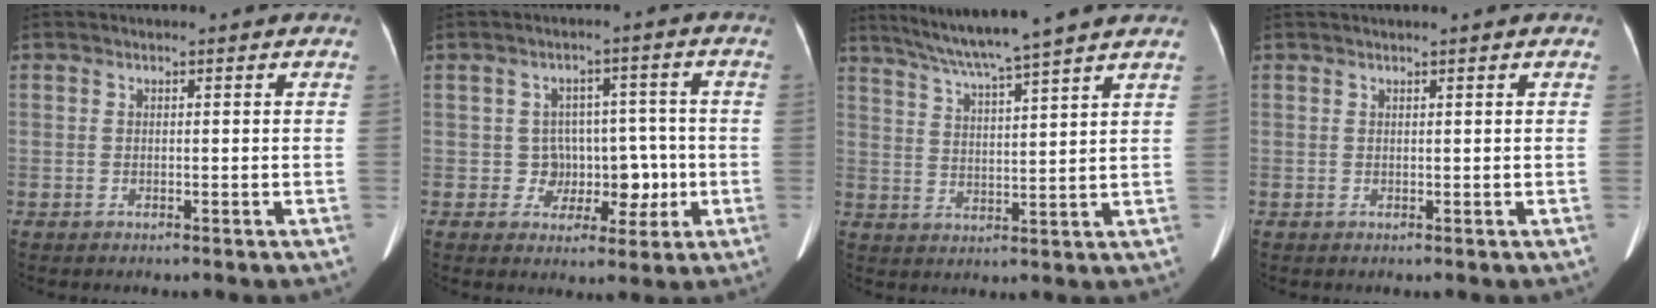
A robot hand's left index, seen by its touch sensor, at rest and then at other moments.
{"total": 5.7, "force": [-0.9, 5.3, 1.9], "torque": [-0.010, 0.026, -0.007]}
{"total": 11.3, "force": [9.7, -1.7, 5.7], "torque": [-0.101, 0.015, 0.152]}
{"total": 1.3, "force": [1.1, -0.3, 0.5], "torque": [-0.008, 0.019, 0.024]}